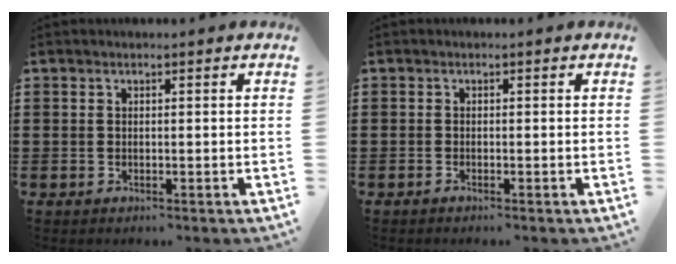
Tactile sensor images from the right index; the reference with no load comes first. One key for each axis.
{"total": 0.7, "fx": -0.6, "fy": -0.2, "fz": 0.1, "tx": -0.003, "ty": -0.004, "tz": -0.012}